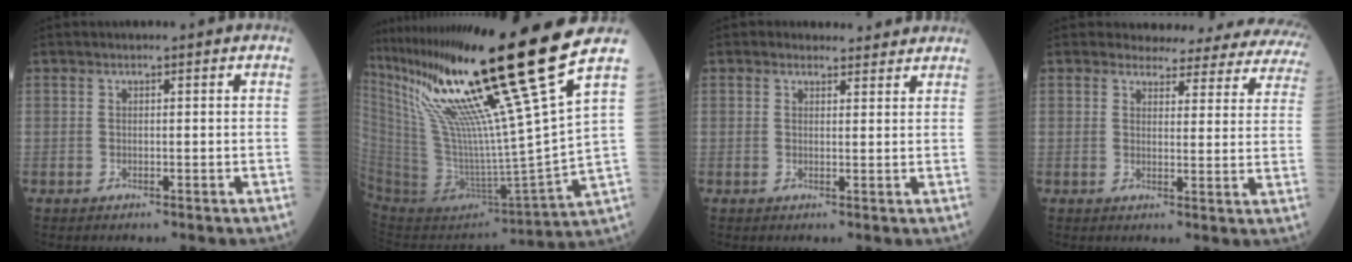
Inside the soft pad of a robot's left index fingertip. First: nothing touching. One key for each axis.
{"total": 28.5, "fx": 19.2, "fy": -3.0, "fz": 20.9, "tx": -0.371, "ty": -0.059, "tz": 0.340}
{"total": 3.4, "fx": 3.2, "fy": 1.4, "fz": 0.2, "tx": -0.002, "ty": 0.007, "tz": 0.033}
{"total": 16.9, "fx": 15.8, "fy": 4.7, "fz": 3.5, "tx": -0.016, "ty": -0.055, "tz": 0.148}